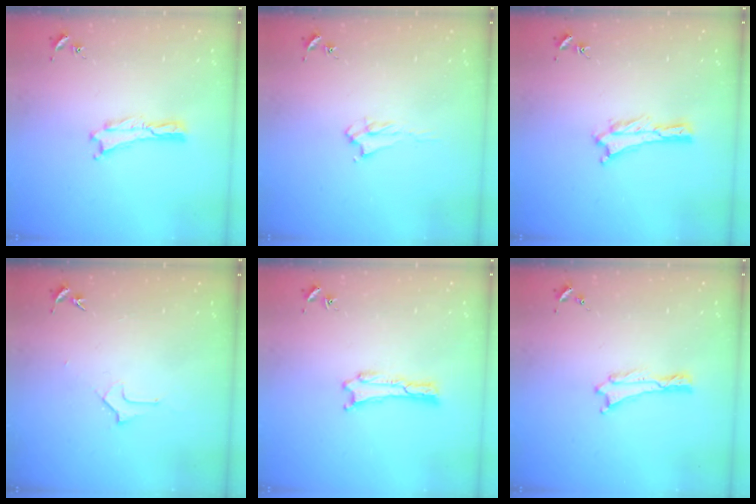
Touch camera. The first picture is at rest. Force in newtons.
{"total": 2.2, "press": 2.2, "slide": 0.4}
{"total": 0.0}
{"total": 1.6, "press": 1.6, "slide": 0.1}
{"total": 0.0}
{"total": 0.0}